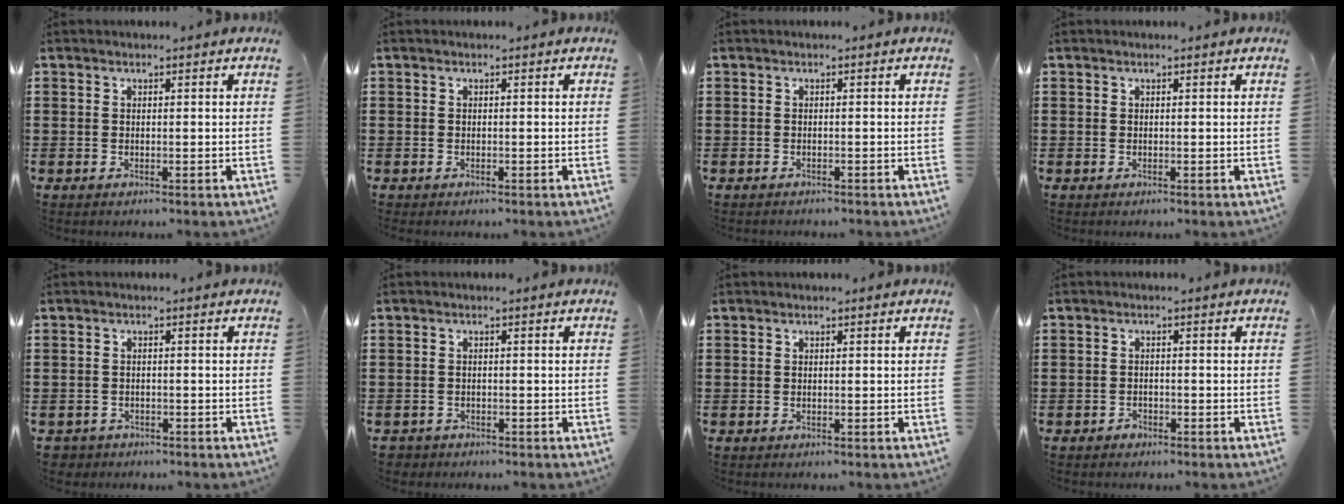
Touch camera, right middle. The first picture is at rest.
{"total": 0.0}
{"total": 0.6, "force": [-0.6, 0.1, 0.0], "torque": [-0.001, 0.002, -0.014]}
{"total": 0.0}
{"total": 1.4, "force": [-1.3, 0.5, -0.2], "torque": [-0.005, -0.001, -0.029]}
{"total": 1.1, "force": [-1.0, 0.5, -0.1], "torque": [-0.003, 0.000, -0.023]}
{"total": 0.0}
{"total": 1.2, "force": [-1.0, 0.6, 0.3], "torque": [-0.008, 0.001, -0.022]}